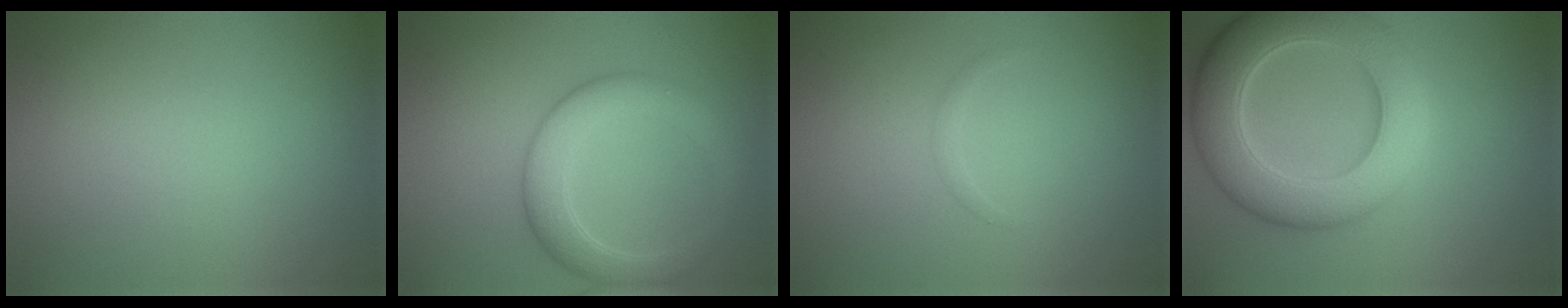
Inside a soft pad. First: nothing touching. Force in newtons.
{"total": 4.8, "press": 4.8, "slide": 0.2}
{"total": 0.5, "press": 0.5, "slide": 0.0}
{"total": 9.2, "press": 9.2, "slide": 0.7}